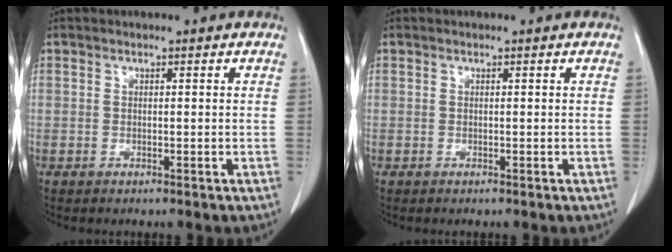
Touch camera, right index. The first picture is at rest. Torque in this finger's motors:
{"motor_torque": [0.15, -0.11, -0.02, 0.01]}